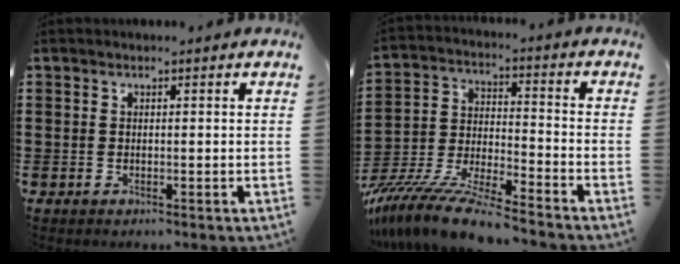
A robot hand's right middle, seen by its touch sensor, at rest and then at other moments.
{"total": 10.4, "force": [-9.8, 0.1, 3.8], "torque": [-0.081, 0.007, -0.198]}